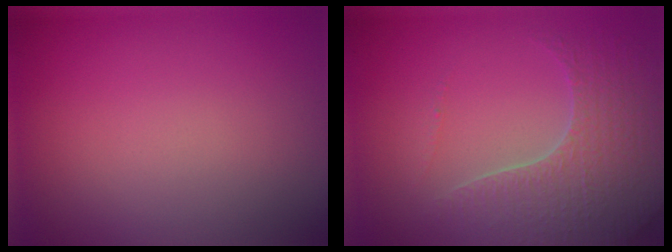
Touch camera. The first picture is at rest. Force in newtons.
{"total": 4.6, "press": 4.2, "slide": 1.9}